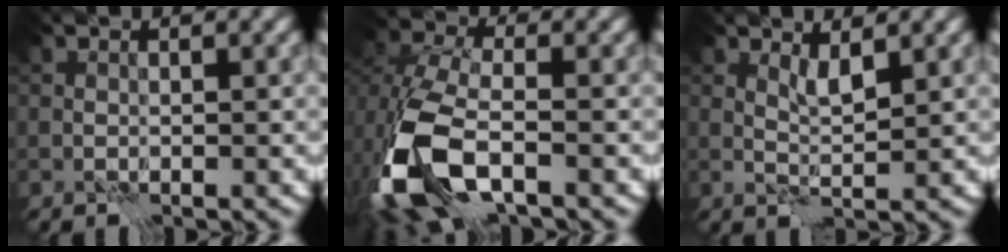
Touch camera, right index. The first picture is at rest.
{"total": 9.4, "force": [-4.0, 5.0, 6.8], "torque": [-0.167, -0.022, -0.078]}
{"total": 1.9, "force": [1.6, -0.5, 0.9], "torque": [-0.016, -0.002, 0.031]}